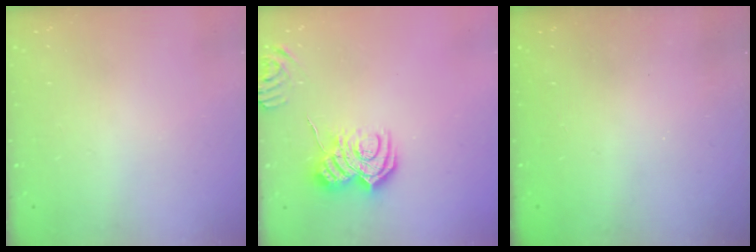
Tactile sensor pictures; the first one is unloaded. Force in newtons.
{"total": 10.1, "press": 10.1, "slide": 0.9}
{"total": 2.3, "press": 2.2, "slide": 0.8}